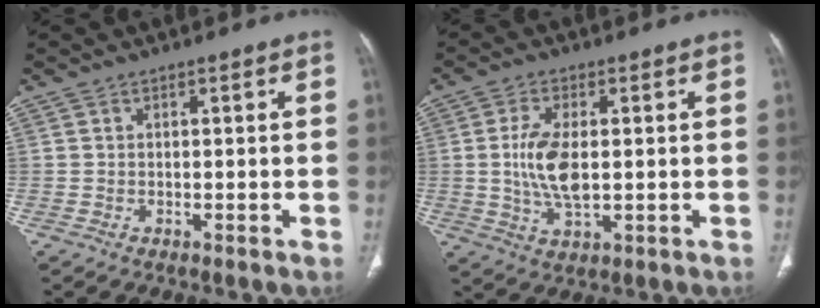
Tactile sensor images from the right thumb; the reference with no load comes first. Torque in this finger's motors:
{"motor_torque": [-0.56, 0.74, 0.42, 0.73, 0.12]}